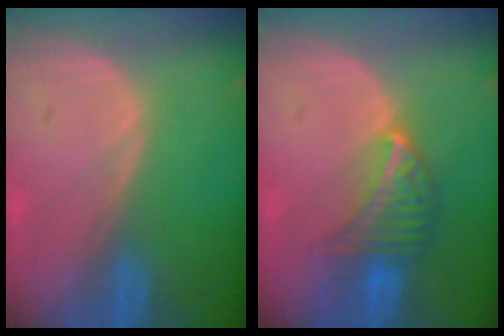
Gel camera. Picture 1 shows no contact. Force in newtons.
{"total": 6.9, "press": 6.2, "slide": 2.8}